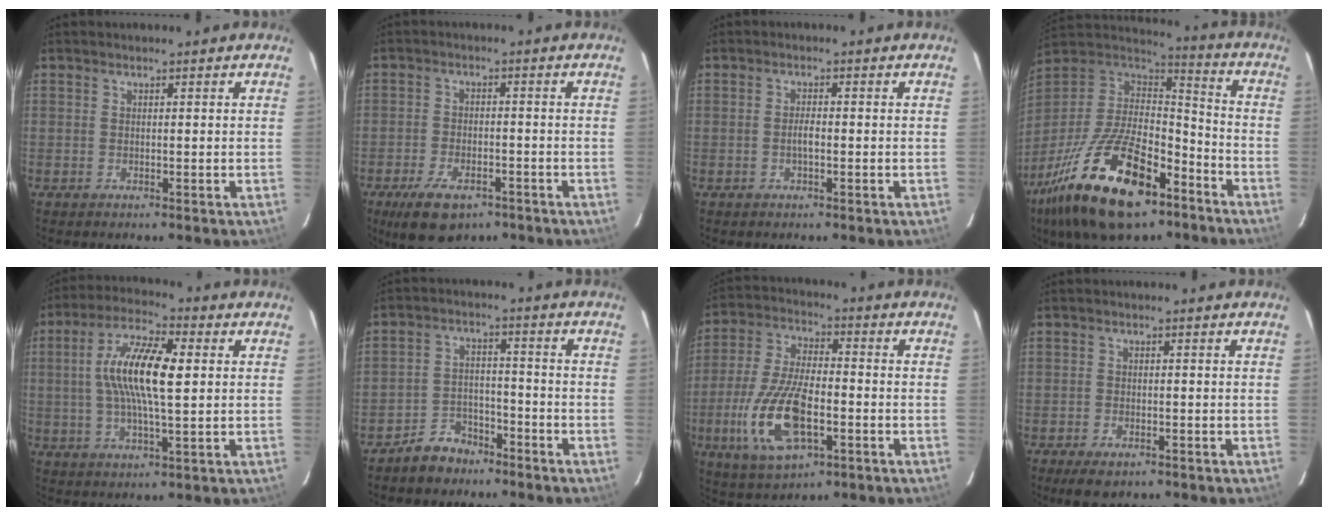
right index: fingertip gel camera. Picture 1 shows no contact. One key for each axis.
{"total": 9.3, "fx": -6.2, "fy": 4.4, "fz": 5.4, "tx": -0.122, "ty": -0.015, "tz": -0.099}
{"total": 1.9, "fx": -0.5, "fy": 0.6, "fz": 1.7, "tx": -0.033, "ty": 0.000, "tz": -0.011}
{"total": 27.1, "fx": -15.7, "fy": 11.9, "fz": 18.6, "tx": -0.371, "ty": -0.028, "tz": -0.260}
{"total": 12.4, "fx": 1.8, "fy": 3.2, "fz": 11.9, "tx": -0.226, "ty": 0.013, "tz": 0.026}
{"total": 6.4, "fx": -5.2, "fy": 3.6, "fz": 1.0, "tx": -0.037, "ty": 0.019, "tz": -0.080}
{"total": 16.1, "fx": -5.2, "fy": 6.8, "fz": 13.6, "tx": -0.294, "ty": -0.013, "tz": -0.092}
{"total": 4.0, "fx": -2.9, "fy": 1.7, "fz": 2.1, "tx": -0.054, "ty": -0.016, "tz": -0.048}